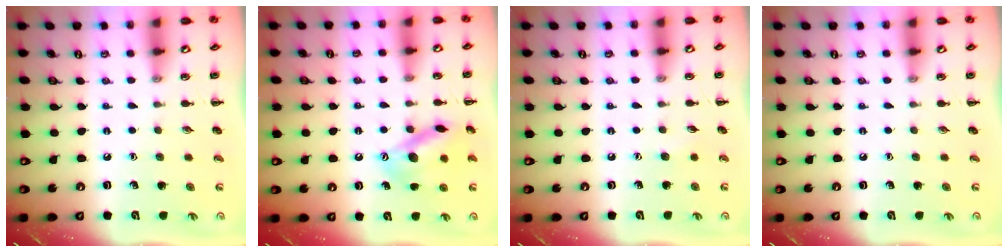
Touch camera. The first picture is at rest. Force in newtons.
{"total": 14.0, "press": 13.7, "slide": 3.0}
{"total": 3.8, "press": 3.7, "slide": 1.0}
{"total": 0.0}